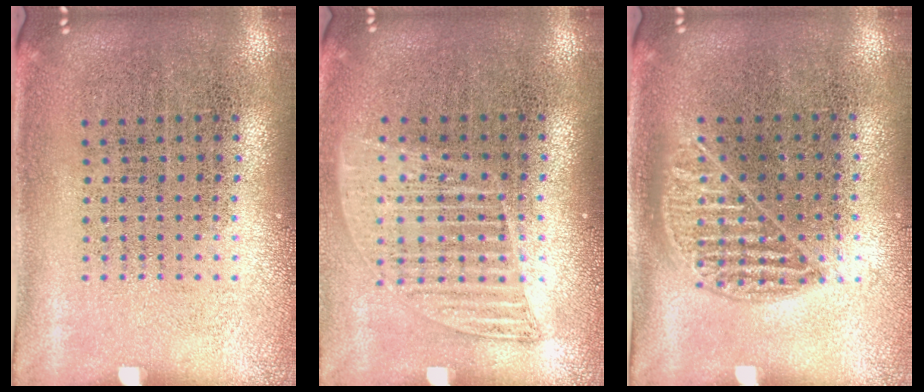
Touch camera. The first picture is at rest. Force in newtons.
{"total": 1.2, "press": 1.1, "slide": 0.5}
{"total": 1.0, "press": 0.8, "slide": 0.6}